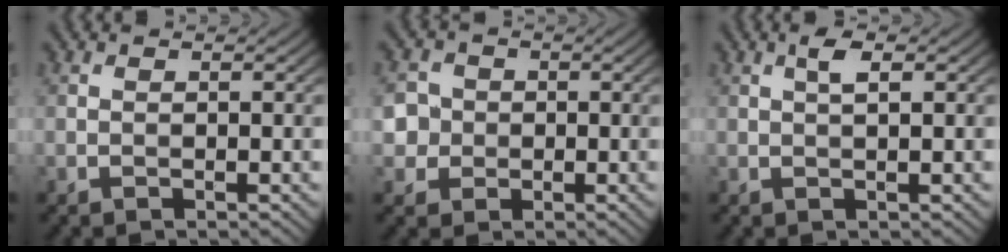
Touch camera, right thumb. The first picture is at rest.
{"total": 4.0, "force": [-0.1, 3.9, 1.0], "torque": [-0.023, 0.007, -0.020]}
{"total": 1.8, "force": [0.7, 0.4, 1.7], "torque": [-0.034, 0.003, 0.012]}